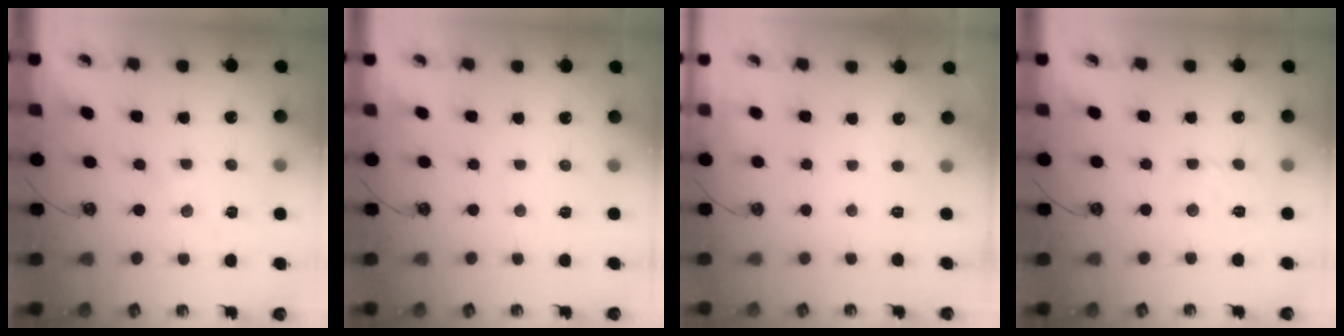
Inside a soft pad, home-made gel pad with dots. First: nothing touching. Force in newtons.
{"total": 2.2, "press": 2.1, "slide": 0.3}
{"total": 0.0}
{"total": 1.8, "press": 1.7, "slide": 0.6}